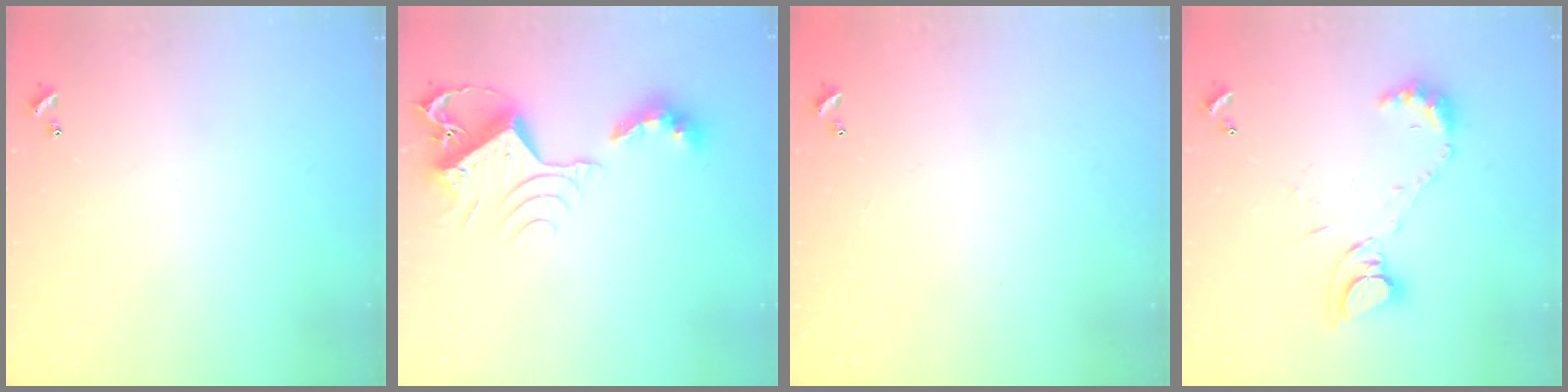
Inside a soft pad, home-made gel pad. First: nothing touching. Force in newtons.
{"total": 11.6, "press": 11.6, "slide": 1.2}
{"total": 2.8, "press": 2.8, "slide": 0.1}
{"total": 10.0, "press": 10.0, "slide": 0.9}